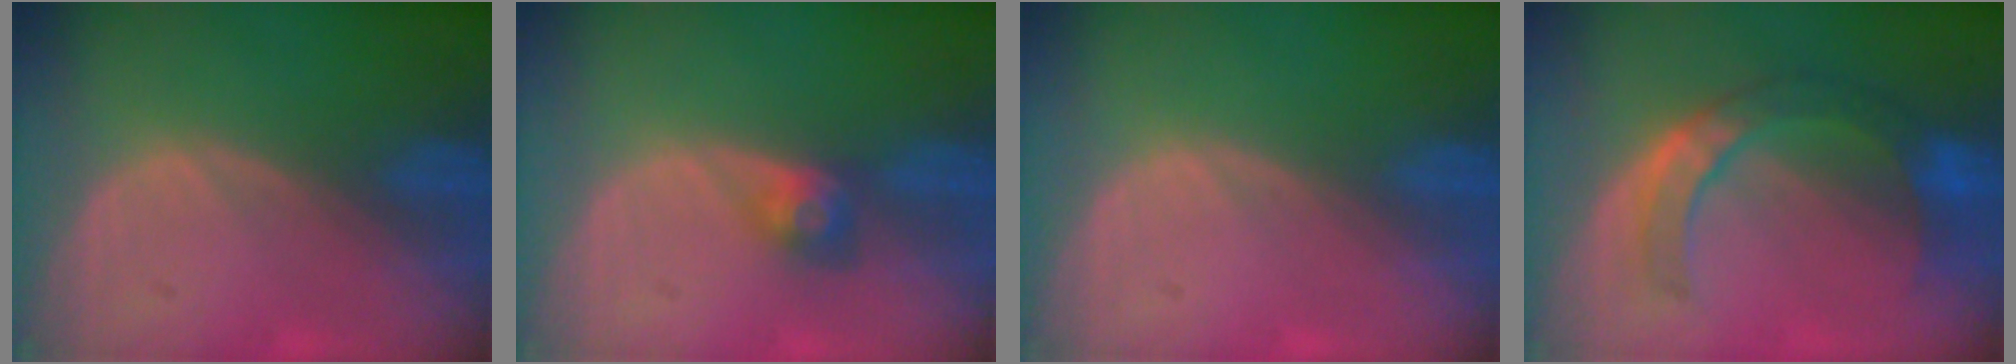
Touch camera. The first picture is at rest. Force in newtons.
{"total": 3.0, "press": 2.6, "slide": 1.5}
{"total": 0.0}
{"total": 7.5, "press": 7.3, "slide": 1.8}